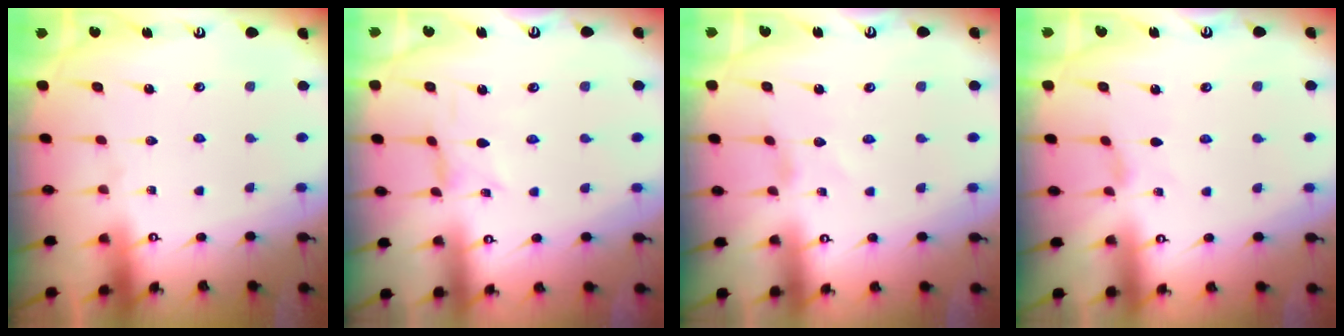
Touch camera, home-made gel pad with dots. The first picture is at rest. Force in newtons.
{"total": 0.0}
{"total": 0.0}
{"total": 0.0}